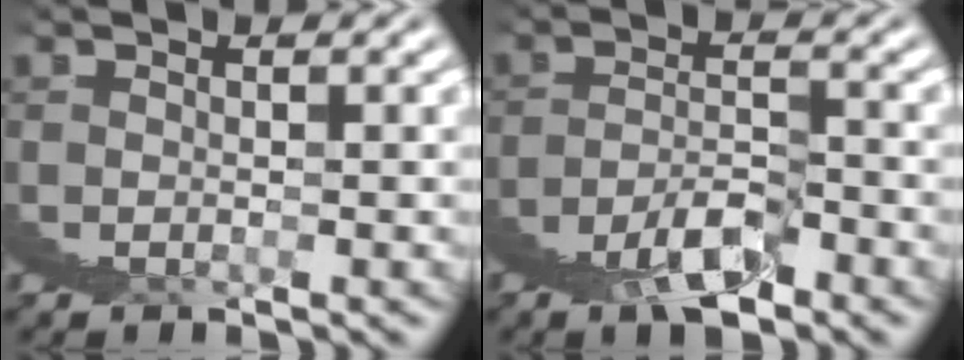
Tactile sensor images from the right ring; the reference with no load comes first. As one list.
[{"total": 4.4, "force": [-1.9, 2.0, 3.4], "torque": [-0.048, 0.012, -0.038]}]